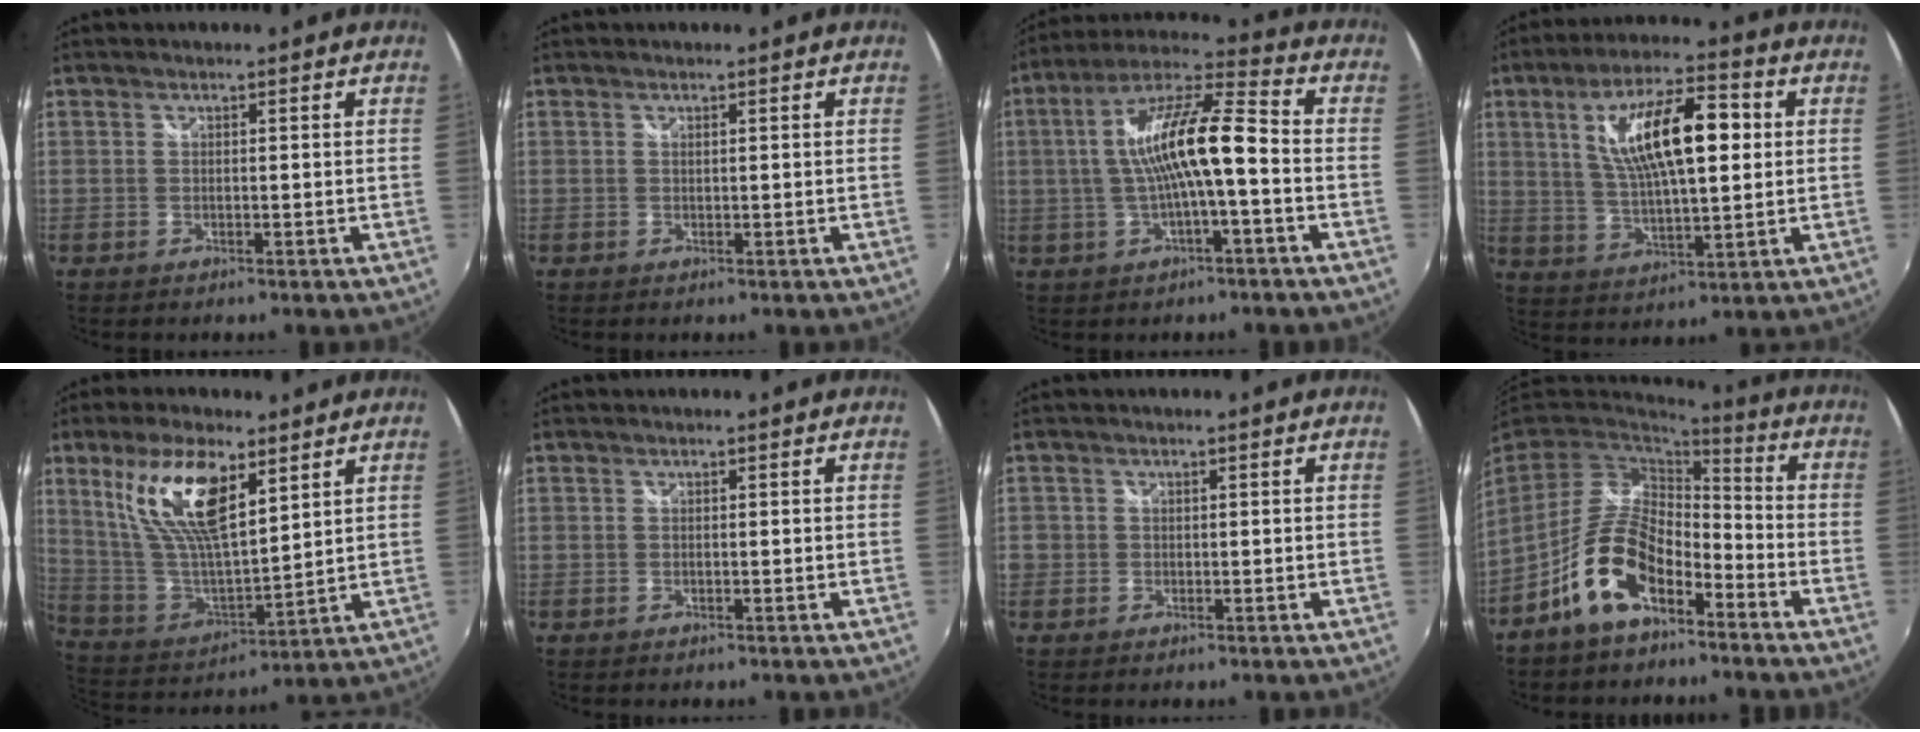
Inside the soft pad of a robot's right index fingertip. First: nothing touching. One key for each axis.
{"total": 0.0}
{"total": 13.5, "fx": -1.2, "fy": 2.4, "fz": 13.2, "tx": -0.245, "ty": 0.022, "tz": -0.018}
{"total": 15.6, "fx": 3.6, "fy": 5.2, "fz": 14.2, "tx": -0.251, "ty": 0.016, "tz": 0.066}
{"total": 16.6, "fx": 8.7, "fy": 6.0, "fz": 12.9, "tx": -0.248, "ty": 0.006, "tz": 0.180}
{"total": 0.0}
{"total": 1.9, "fx": -0.4, "fy": 1.8, "fz": 0.4, "tx": -0.009, "ty": -0.002, "tz": -0.010}
{"total": 13.1, "fx": -7.5, "fy": 6.5, "fz": 8.6, "tx": -0.175, "ty": 0.006, "tz": -0.136}